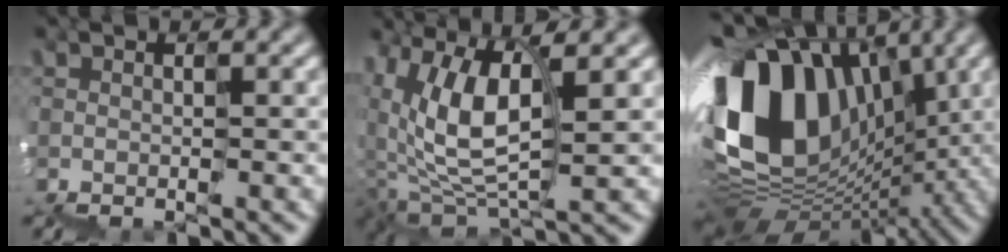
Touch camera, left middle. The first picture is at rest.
{"total": 5.9, "force": [2.9, 3.3, 3.9], "torque": [-0.091, 0.012, 0.052]}
{"total": 12.0, "force": [2.7, 9.4, 7.0], "torque": [-0.131, 0.031, 0.035]}